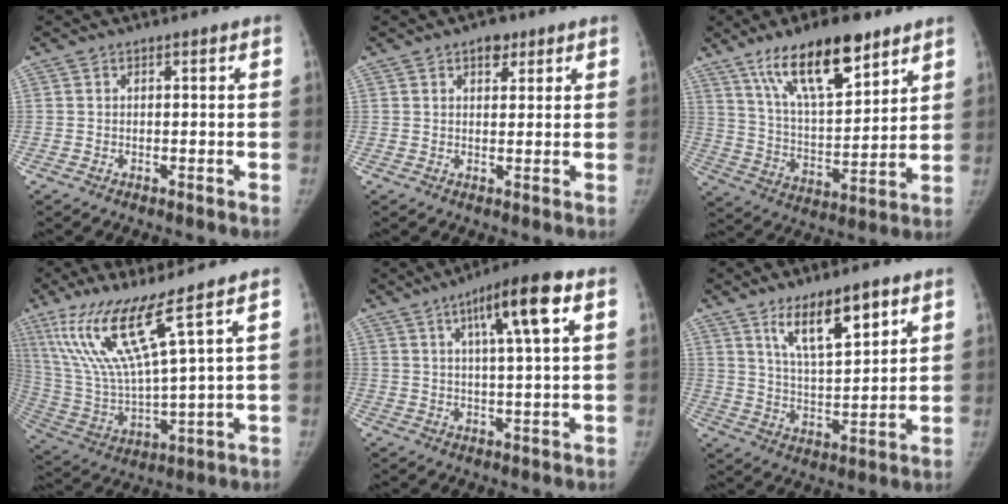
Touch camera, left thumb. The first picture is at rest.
{"total": 3.2, "force": [1.9, 2.0, 1.6], "torque": [-0.002, -0.007, 0.024]}
{"total": 17.9, "force": [11.4, 6.4, 12.2], "torque": [-0.172, -0.052, 0.206]}
{"total": 15.9, "force": [9.1, 1.2, 13.0], "torque": [-0.275, -0.048, 0.187]}
{"total": 11.2, "force": [4.5, 1.6, 10.1], "torque": [-0.164, 0.001, 0.067]}
{"total": 11.6, "force": [6.9, 3.7, 8.6], "torque": [-0.130, -0.044, 0.128]}